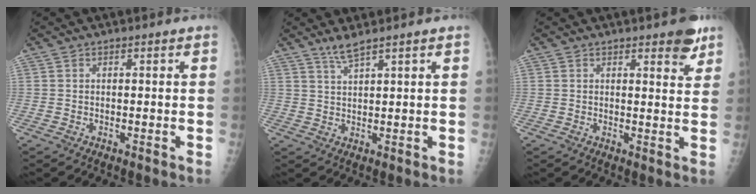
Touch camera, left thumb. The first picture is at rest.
{"total": 3.1, "force": [2.6, -0.2, 1.7], "torque": [-0.036, -0.016, 0.055]}
{"total": 4.8, "force": [3.2, 1.5, 3.2], "torque": [-0.022, -0.017, 0.036]}